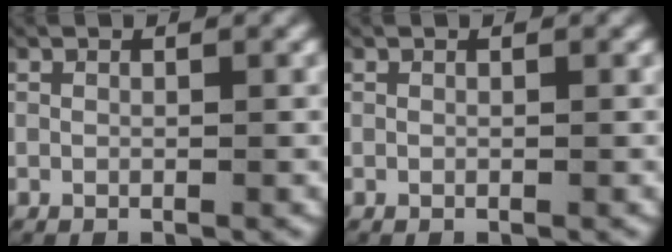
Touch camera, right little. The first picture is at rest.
{"total": 0.0}